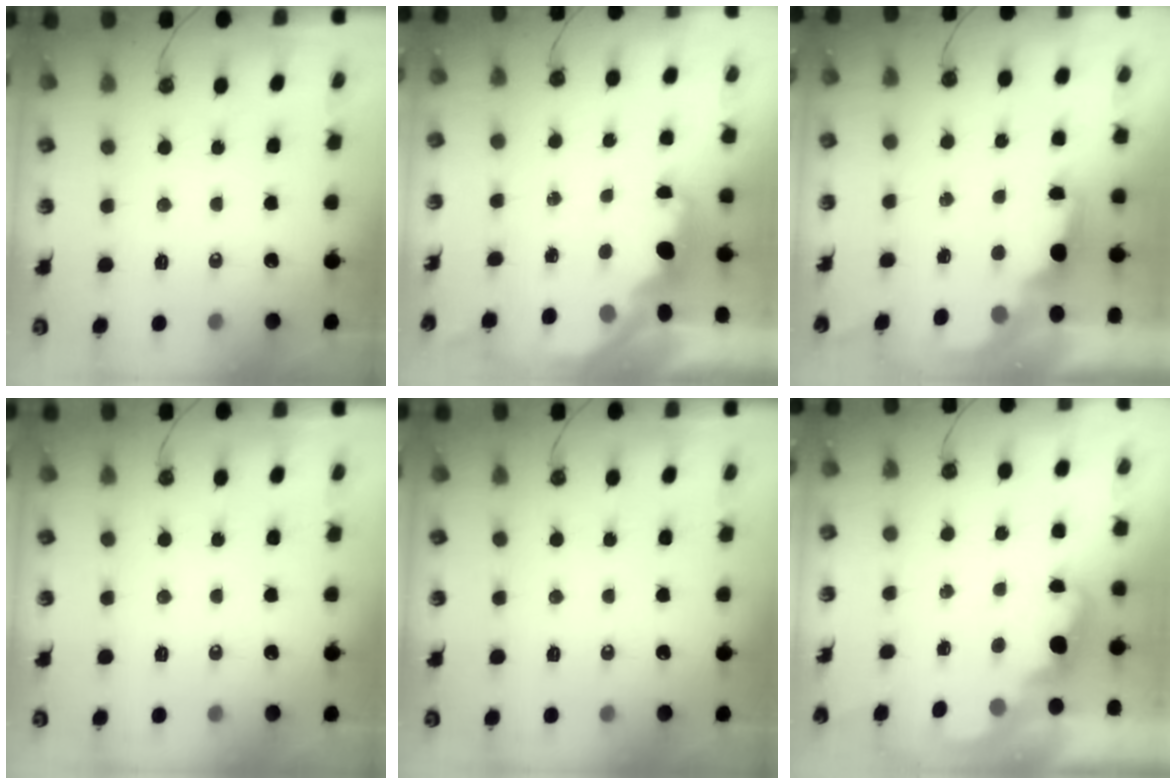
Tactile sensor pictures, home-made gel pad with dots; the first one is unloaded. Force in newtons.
{"total": 2.3, "press": 2.1, "slide": 0.8}
{"total": 2.0, "press": 1.9, "slide": 0.8}
{"total": 0.0}
{"total": 0.0}
{"total": 2.3, "press": 2.3, "slide": 0.6}